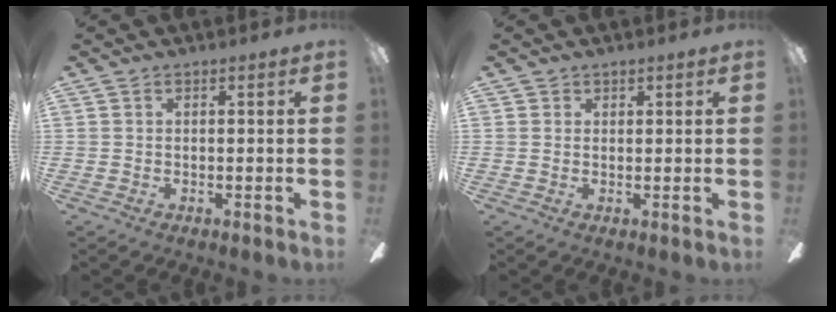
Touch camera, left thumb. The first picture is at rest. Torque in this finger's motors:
{"motor_torque": [0.36, 0.11, -0.23, 0.13, -0.04]}